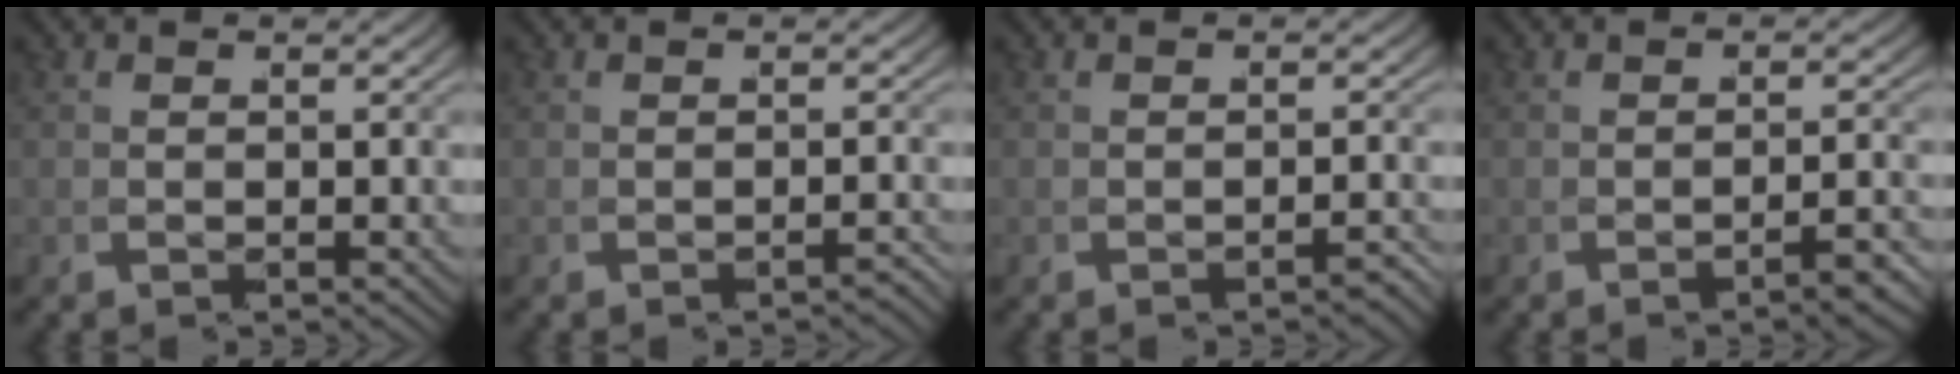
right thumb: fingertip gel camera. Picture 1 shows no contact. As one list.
[{"total": 1.3, "force": [-1.3, -0.2, -0.1], "torque": [-0.019, -0.007, -0.017]}, {"total": 1.5, "force": [-1.4, -0.7, -0.1], "torque": [-0.014, -0.004, -0.020]}, {"total": 2.2, "force": [-1.8, -1.0, 0.7], "torque": [-0.023, 0.001, -0.030]}]